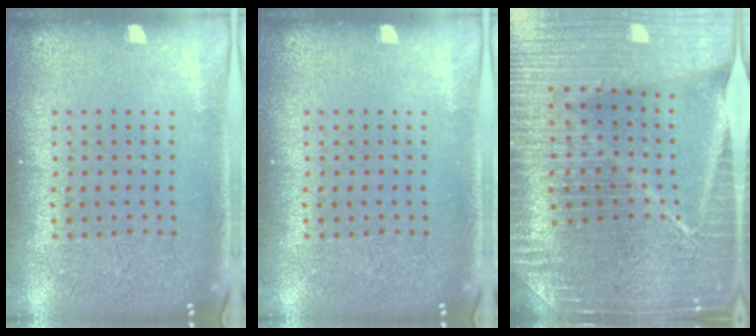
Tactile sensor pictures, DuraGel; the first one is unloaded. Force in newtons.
{"total": 0.0}
{"total": 5.7, "press": 5.1, "slide": 2.4}